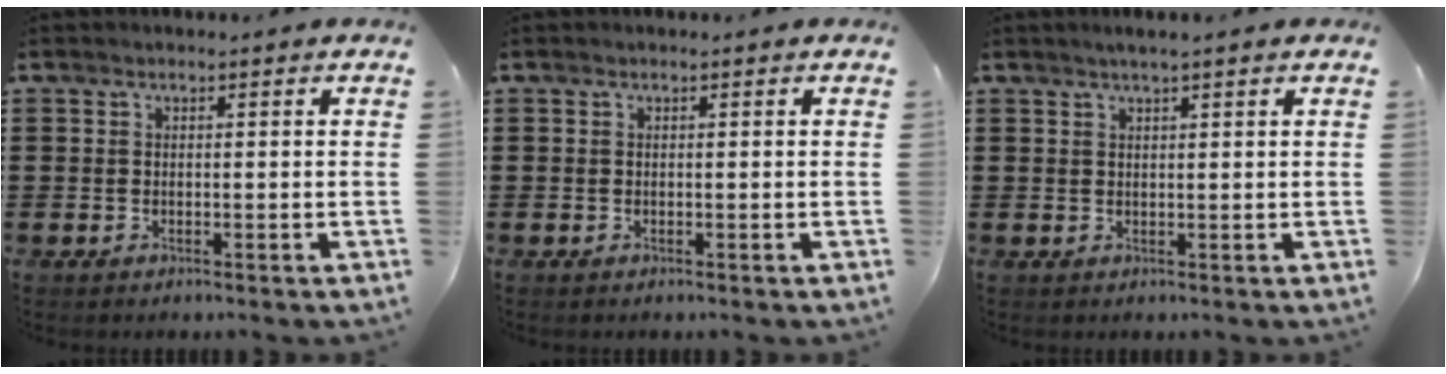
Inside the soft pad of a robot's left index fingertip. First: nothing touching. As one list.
[{"total": 0.0}, {"total": 1.6, "force": [1.2, -0.2, 1.0], "torque": [-0.020, 0.000, 0.022]}]